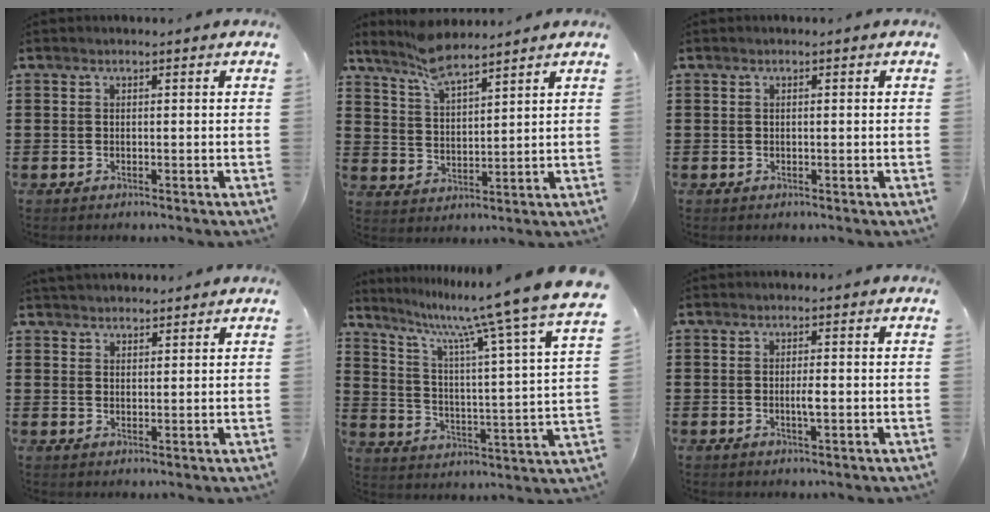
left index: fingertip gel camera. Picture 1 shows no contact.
{"total": 6.2, "force": [5.4, 1.3, 2.6], "torque": [-0.068, -0.013, 0.099]}
{"total": 0.5, "force": [0.0, 0.0, 0.5], "torque": [-0.009, -0.003, 0.000]}
{"total": 2.2, "force": [2.2, 0.4, -0.1], "torque": [-0.004, -0.001, 0.043]}
{"total": 9.8, "force": [8.4, -1.6, 4.9], "torque": [-0.114, -0.074, 0.123]}
{"total": 1.6, "force": [-0.3, 0.2, 1.6], "torque": [-0.030, 0.001, -0.006]}